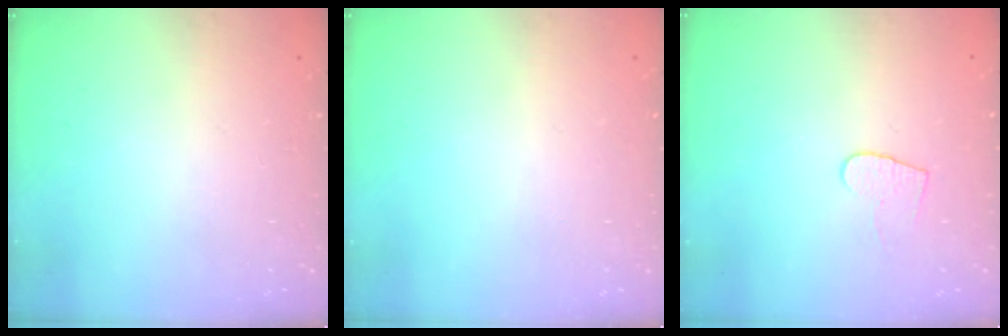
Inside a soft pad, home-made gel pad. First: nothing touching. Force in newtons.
{"total": 0.0}
{"total": 4.7, "press": 4.7, "slide": 0.4}